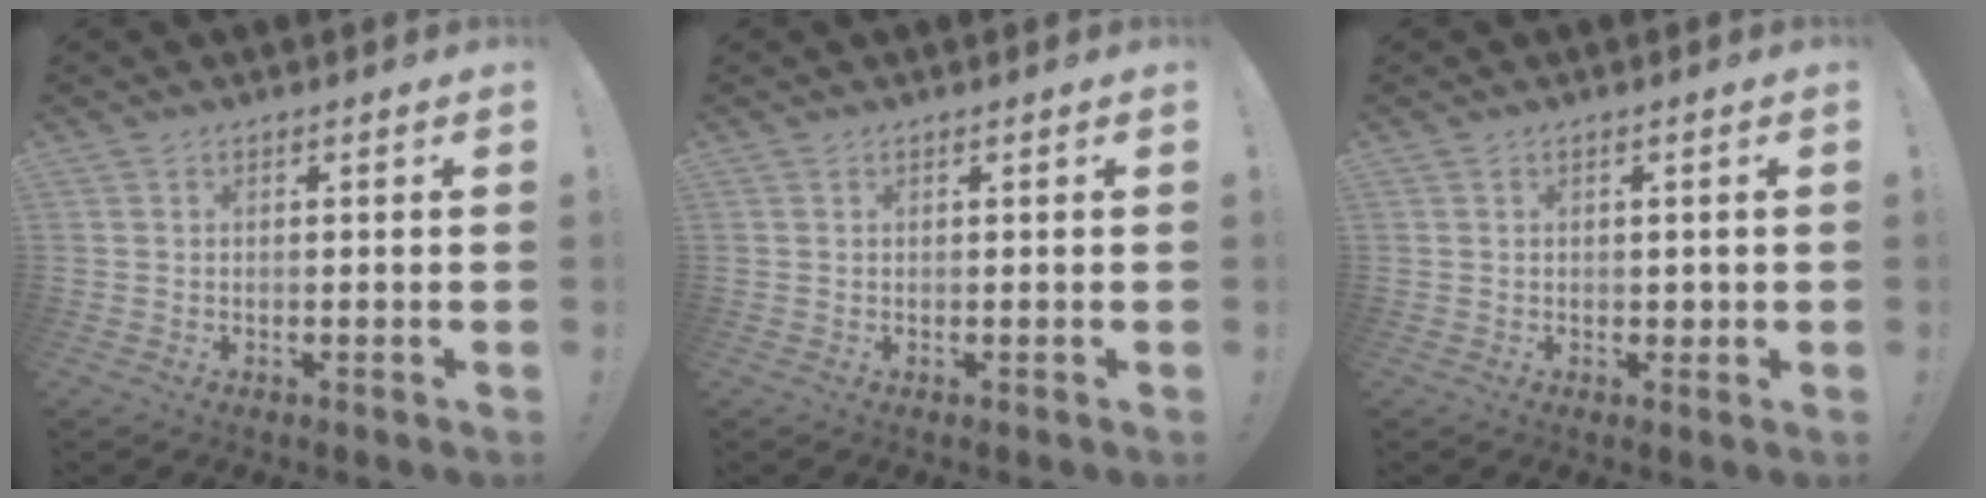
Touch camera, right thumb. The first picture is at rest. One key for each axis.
{"total": 0.0}
{"total": 1.7, "fx": -0.3, "fy": 1.5, "fz": 0.7, "tx": -0.009, "ty": 0.006, "tz": -0.005}